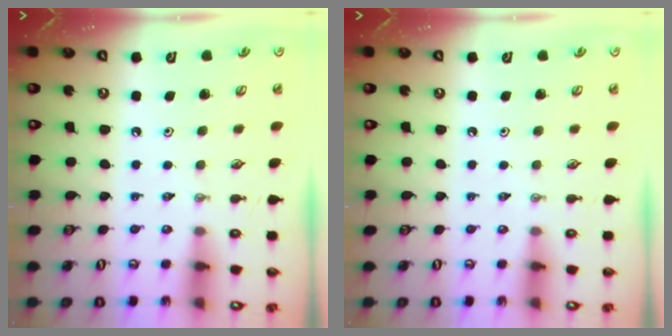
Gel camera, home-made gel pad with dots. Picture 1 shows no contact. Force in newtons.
{"total": 0.0}